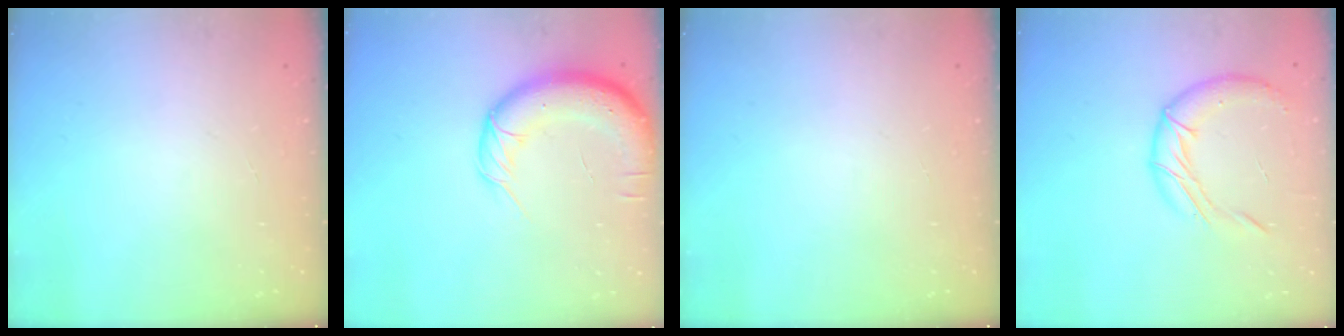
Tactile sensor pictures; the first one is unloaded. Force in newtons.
{"total": 13.9, "press": 13.6, "slide": 2.9}
{"total": 0.0}
{"total": 11.6, "press": 11.6, "slide": 1.3}